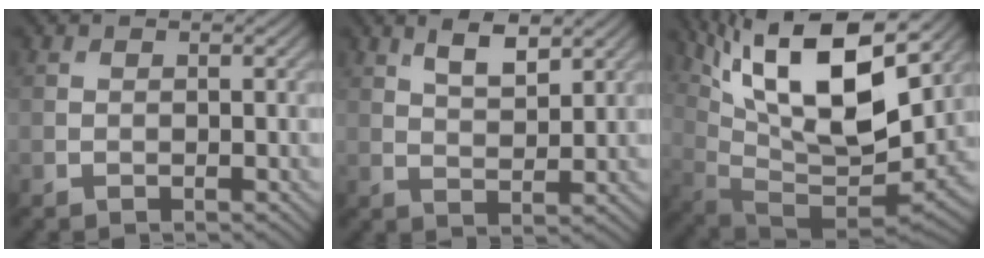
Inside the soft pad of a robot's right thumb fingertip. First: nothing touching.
{"total": 4.6, "force": [2.9, 1.6, 3.2], "torque": [-0.071, -0.001, 0.059]}
{"total": 18.1, "force": [9.1, 6.6, 14.2], "torque": [-0.282, 0.012, 0.163]}